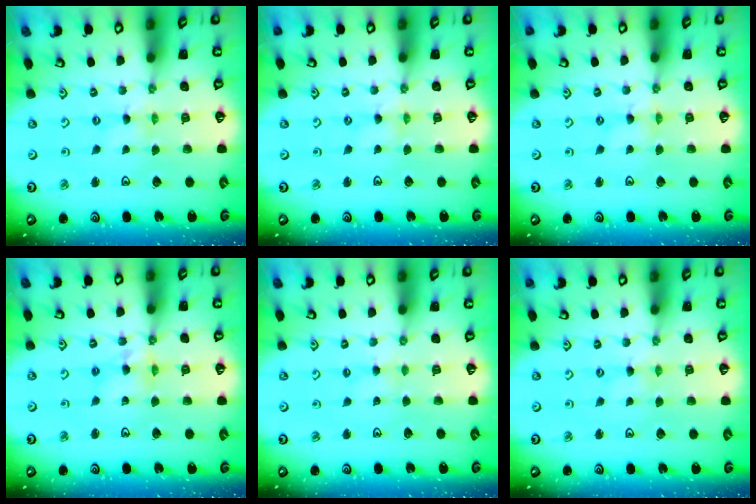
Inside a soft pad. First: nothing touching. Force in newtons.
{"total": 0.6, "press": 0.6, "slide": 0.1}
{"total": 0.8, "press": 0.7, "slide": 0.2}
{"total": 6.7, "press": 6.7, "slide": 0.7}
{"total": 1.5, "press": 1.5, "slide": 0.3}
{"total": 0.7, "press": 0.6, "slide": 0.1}